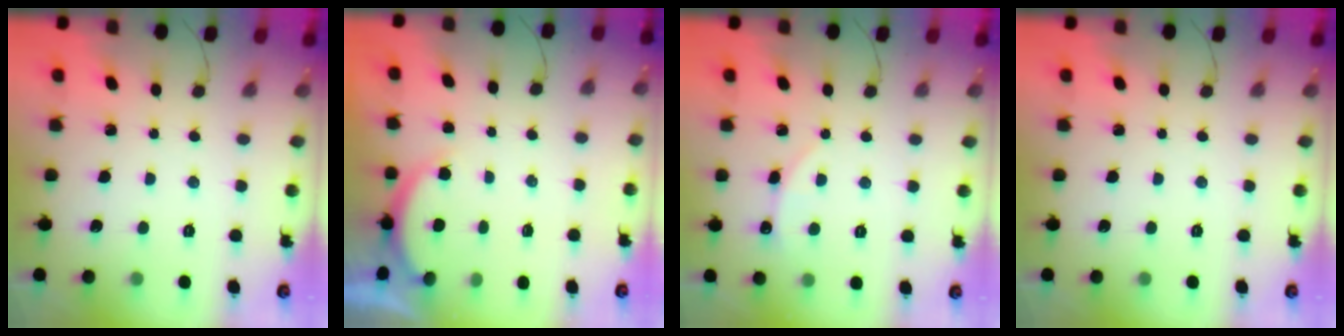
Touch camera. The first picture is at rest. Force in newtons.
{"total": 2.3, "press": 2.2, "slide": 0.6}
{"total": 2.5, "press": 2.5, "slide": 0.3}
{"total": 0.0}